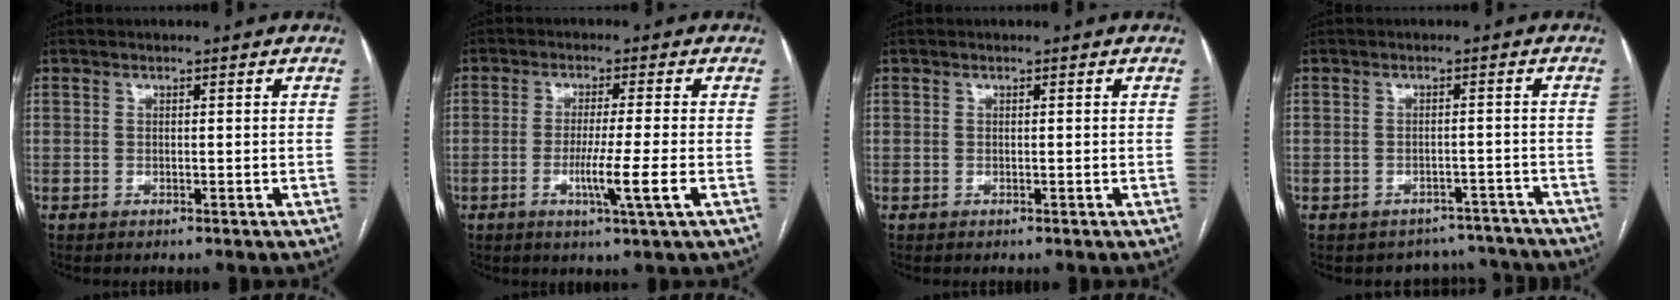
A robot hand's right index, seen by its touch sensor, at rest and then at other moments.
{"total": 6.5, "force": [-1.8, -1.1, 6.1], "torque": [-0.109, -0.018, -0.036]}
{"total": 0.0}
{"total": 6.5, "force": [-5.7, 3.1, -0.8], "torque": [0.027, 0.030, -0.061]}